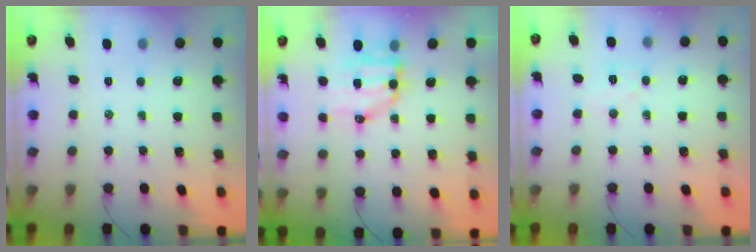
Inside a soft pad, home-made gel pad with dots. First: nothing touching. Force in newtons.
{"total": 8.0, "press": 7.8, "slide": 1.8}
{"total": 5.5, "press": 5.5, "slide": 0.9}